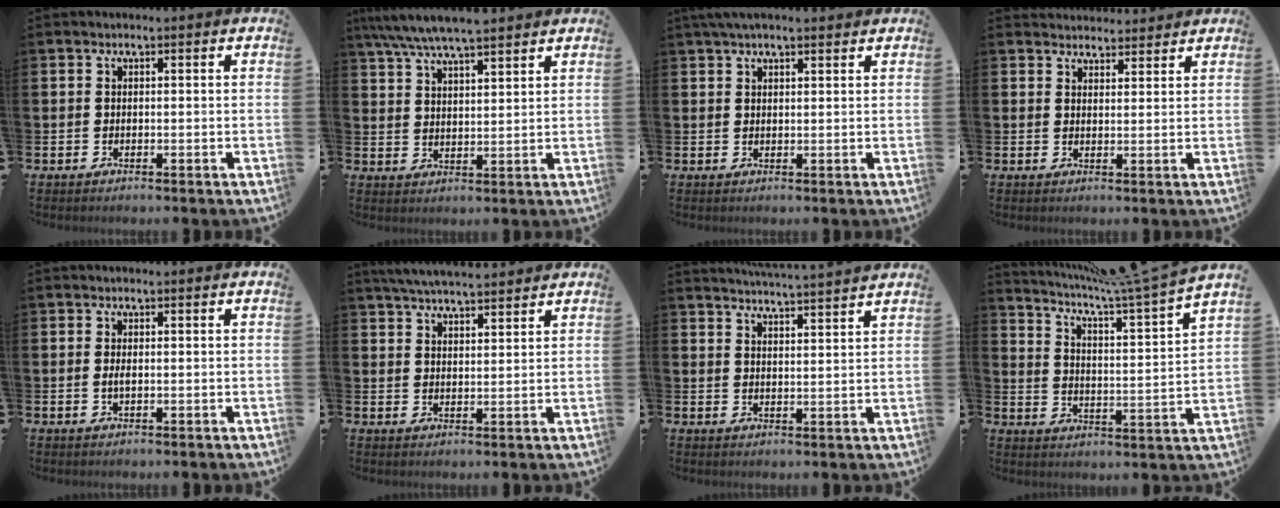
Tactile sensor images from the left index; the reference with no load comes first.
{"total": 6.8, "force": [6.4, 0.7, 2.3], "torque": [-0.067, -0.018, 0.117]}
{"total": 2.9, "force": [2.4, 0.7, 1.4], "torque": [-0.028, 0.003, 0.044]}
{"total": 3.1, "force": [2.9, 0.9, -0.3], "torque": [0.011, -0.016, 0.052]}
{"total": 1.3, "force": [0.0, 0.5, 1.2], "torque": [-0.018, 0.000, -0.003]}
{"total": 5.0, "force": [4.8, 0.5, 1.0], "torque": [-0.029, -0.017, 0.088]}
{"total": 4.5, "force": [4.4, -0.8, 0.2], "torque": [-0.014, -0.032, 0.078]}
{"total": 6.3, "force": [5.9, -0.6, 2.1], "torque": [-0.056, -0.043, 0.102]}